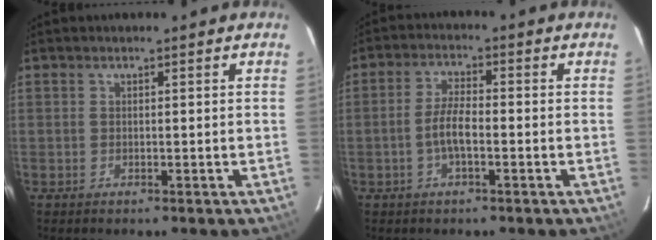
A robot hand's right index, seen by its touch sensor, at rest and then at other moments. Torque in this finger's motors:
{"motor_torque": [0.34, -0.24, 0.29, 0.08]}